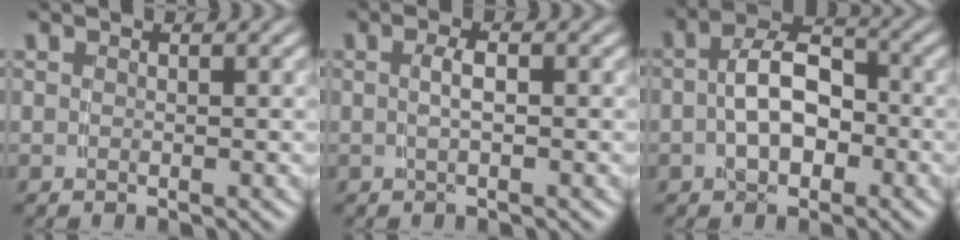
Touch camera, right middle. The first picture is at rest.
{"total": 1.6, "force": [-0.4, -0.1, 1.6], "torque": [-0.029, -0.001, -0.004]}
{"total": 4.9, "force": [-1.2, 2.8, 3.8], "torque": [-0.063, 0.001, -0.019]}